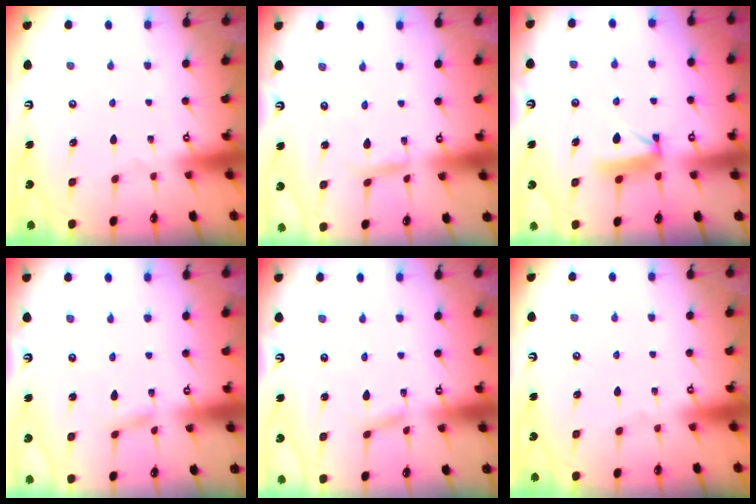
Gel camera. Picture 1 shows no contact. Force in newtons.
{"total": 4.7, "press": 4.6, "slide": 0.4}
{"total": 8.8, "press": 8.8, "slide": 0.9}
{"total": 2.0, "press": 2.0, "slide": 0.2}
{"total": 2.3, "press": 2.3, "slide": 0.1}
{"total": 0.0}